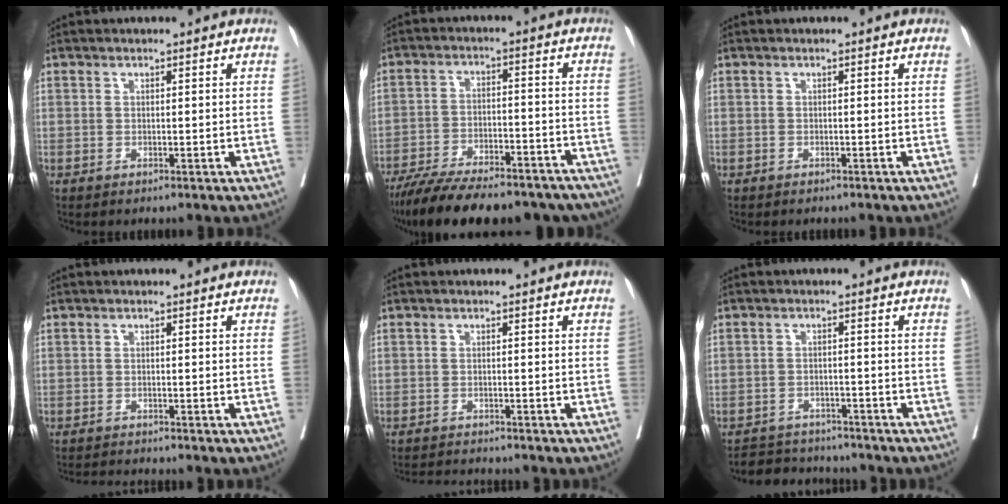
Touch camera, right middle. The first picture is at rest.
{"total": 22.7, "force": [-19.0, 6.1, 10.9], "torque": [-0.164, -0.008, -0.269]}
{"total": 1.4, "force": [-1.2, 0.5, 0.4], "torque": [-0.012, -0.002, -0.017]}
{"total": 3.0, "force": [-2.9, -0.7, 0.4], "torque": [-0.004, -0.014, -0.047]}
{"total": 3.9, "force": [-3.9, -0.3, 0.6], "torque": [-0.006, -0.015, -0.062]}
{"total": 6.0, "force": [-5.8, 1.6, 0.4], "torque": [0.002, 0.010, -0.086]}